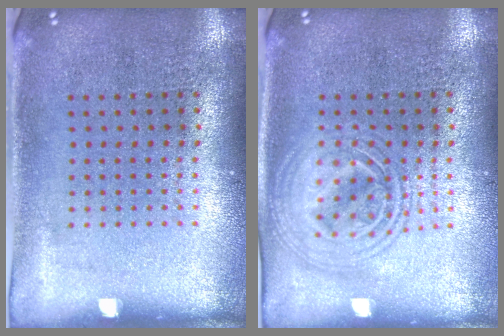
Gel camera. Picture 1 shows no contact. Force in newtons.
{"total": 2.8, "press": 2.8, "slide": 0.3}